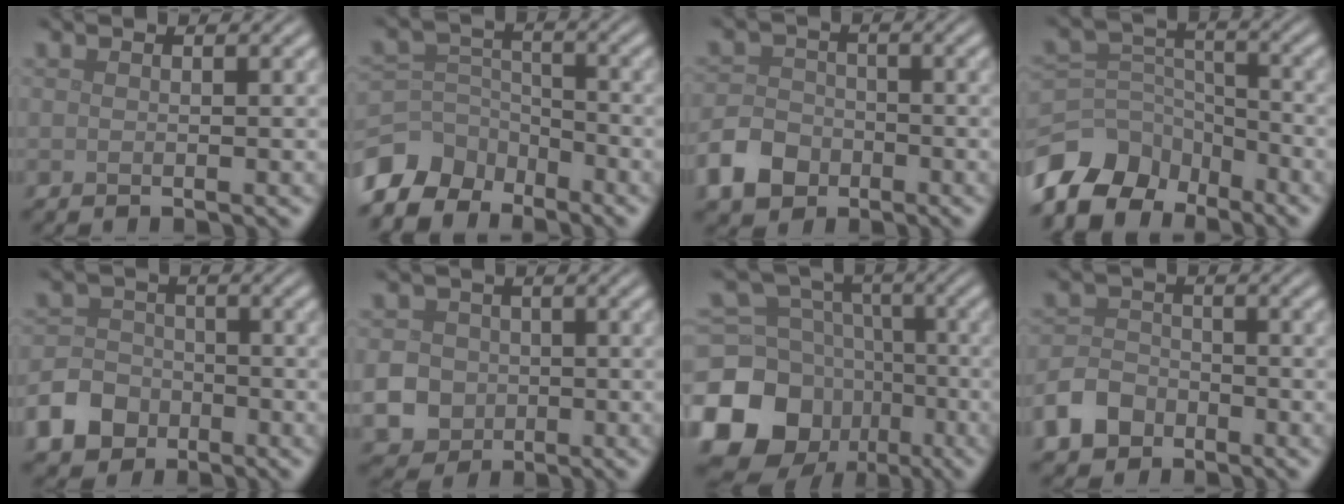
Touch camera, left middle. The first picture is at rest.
{"total": 6.8, "force": [-5.3, 3.8, 1.9], "torque": [-0.032, -0.003, -0.107]}
{"total": 4.3, "force": [-2.3, 3.2, 1.8], "torque": [-0.038, 0.000, -0.051]}
{"total": 9.6, "force": [-7.2, 5.6, 2.9], "torque": [-0.053, 0.003, -0.132]}
{"total": 5.5, "force": [-3.2, 4.2, 1.6], "torque": [-0.023, -0.008, -0.072]}
{"total": 9.8, "force": [-2.8, 9.0, 2.6], "torque": [-0.063, -0.028, -0.078]}
{"total": 15.7, "force": [-6.3, 13.2, 5.9], "torque": [-0.146, -0.029, -0.128]}
{"total": 3.8, "force": [-2.3, 2.7, 1.4], "torque": [-0.029, 0.001, -0.051]}